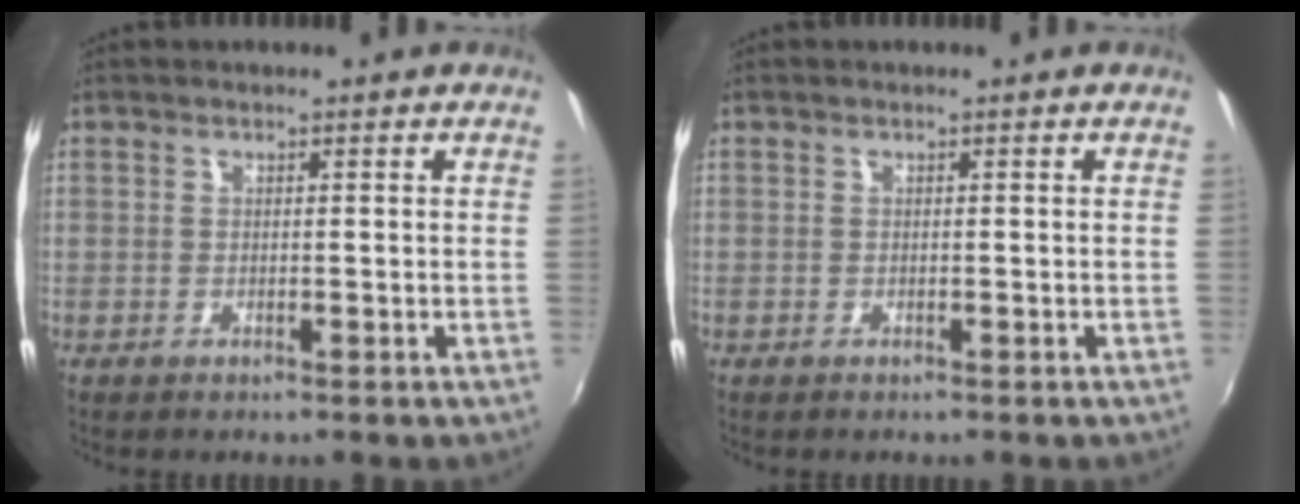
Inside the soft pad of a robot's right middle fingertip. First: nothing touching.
{"total": 0.0}